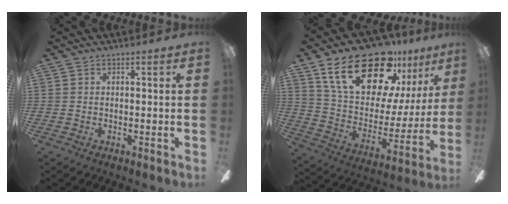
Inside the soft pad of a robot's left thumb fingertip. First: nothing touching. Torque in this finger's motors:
{"motor_torque": [0.46, 0.90, 1.51, -1.26, 0.21]}